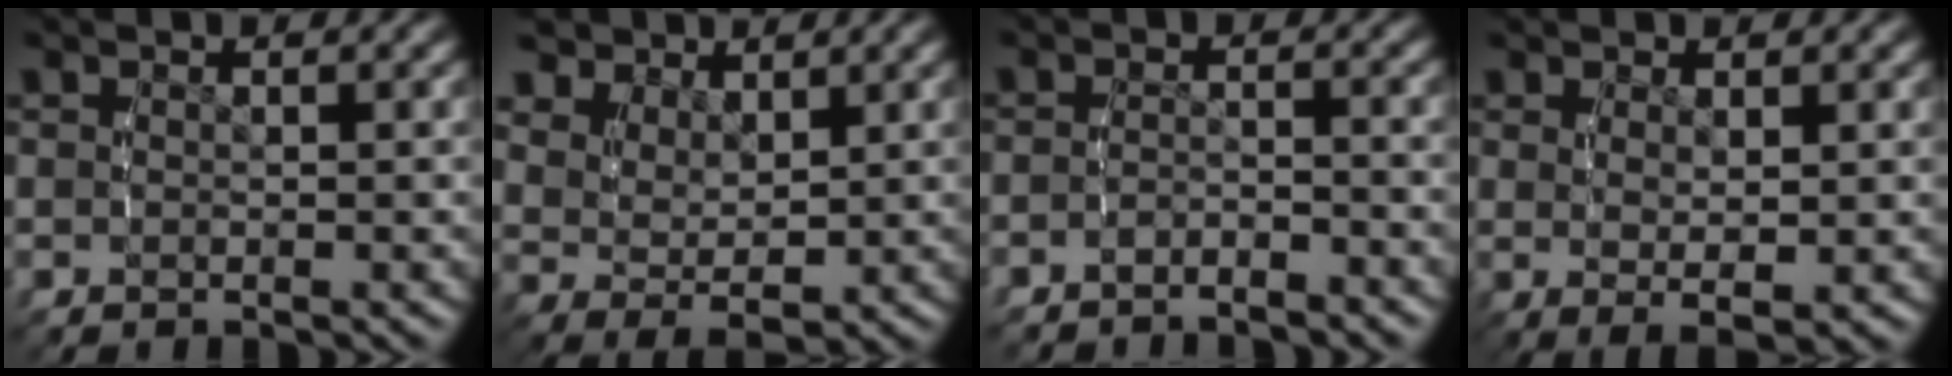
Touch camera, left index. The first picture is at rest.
{"total": 4.8, "force": [2.1, 2.7, 3.3], "torque": [-0.059, -0.018, 0.050]}
{"total": 3.2, "force": [-3.0, 1.0, 0.4], "torque": [-0.013, -0.012, -0.048]}
{"total": 2.7, "force": [-0.3, 0.3, 2.7], "torque": [-0.042, -0.017, 0.011]}